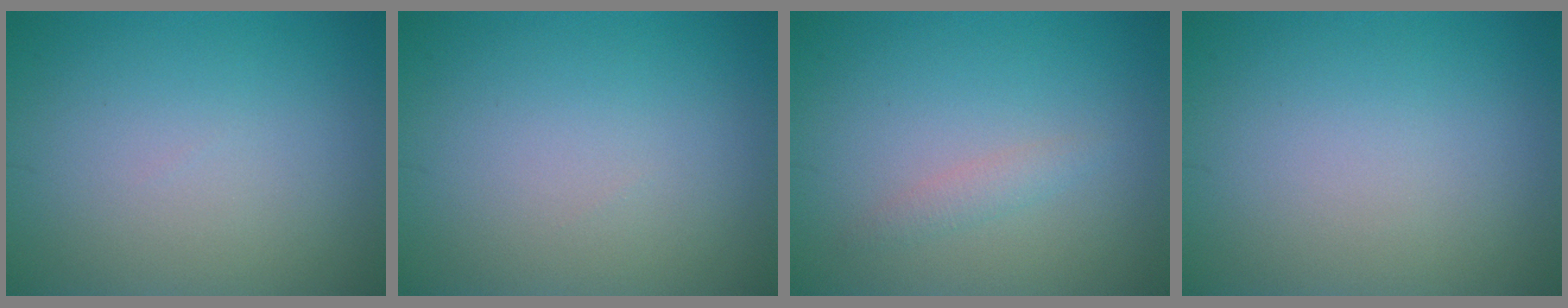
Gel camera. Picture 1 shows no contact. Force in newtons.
{"total": 0.0}
{"total": 1.2, "press": 1.2, "slide": 0.0}
{"total": 0.0}